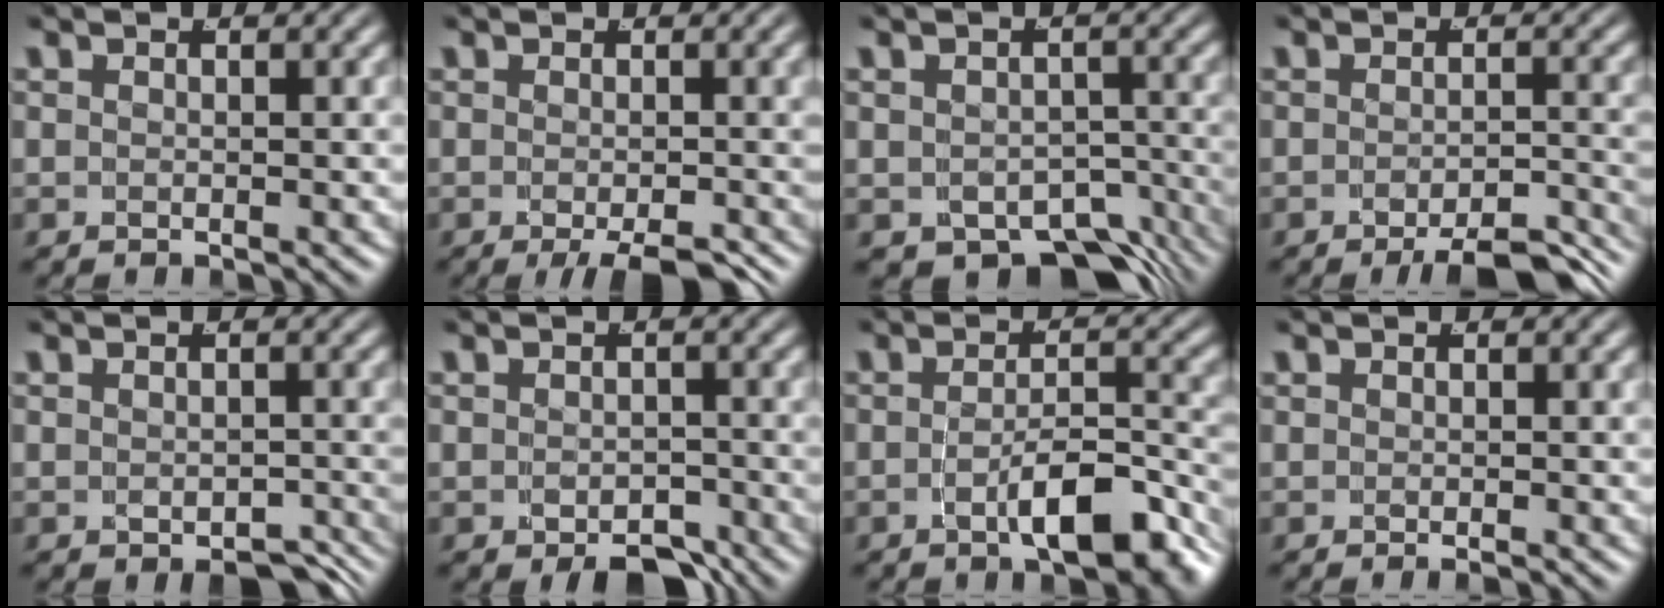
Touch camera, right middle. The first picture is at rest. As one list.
[{"total": 4.6, "force": [-3.1, 0.9, 3.3], "torque": [-0.039, -0.016, -0.037]}, {"total": 10.8, "force": [-8.2, 5.7, 4.2], "torque": [-0.048, -0.034, -0.113]}, {"total": 5.5, "force": [-4.8, 0.9, 2.6], "torque": [-0.021, -0.007, -0.074]}, {"total": 3.3, "force": [-2.5, 1.2, 1.9], "torque": [-0.021, -0.019, -0.028]}, {"total": 3.4, "force": [-2.5, 1.4, 1.7], "torque": [-0.019, -0.016, -0.034]}, {"total": 6.3, "force": [-3.7, 2.1, 4.6], "torque": [-0.055, -0.014, -0.054]}, {"total": 0.5, "force": [-0.4, -0.3, 0.2], "torque": [-0.002, 0.000, -0.006]}]